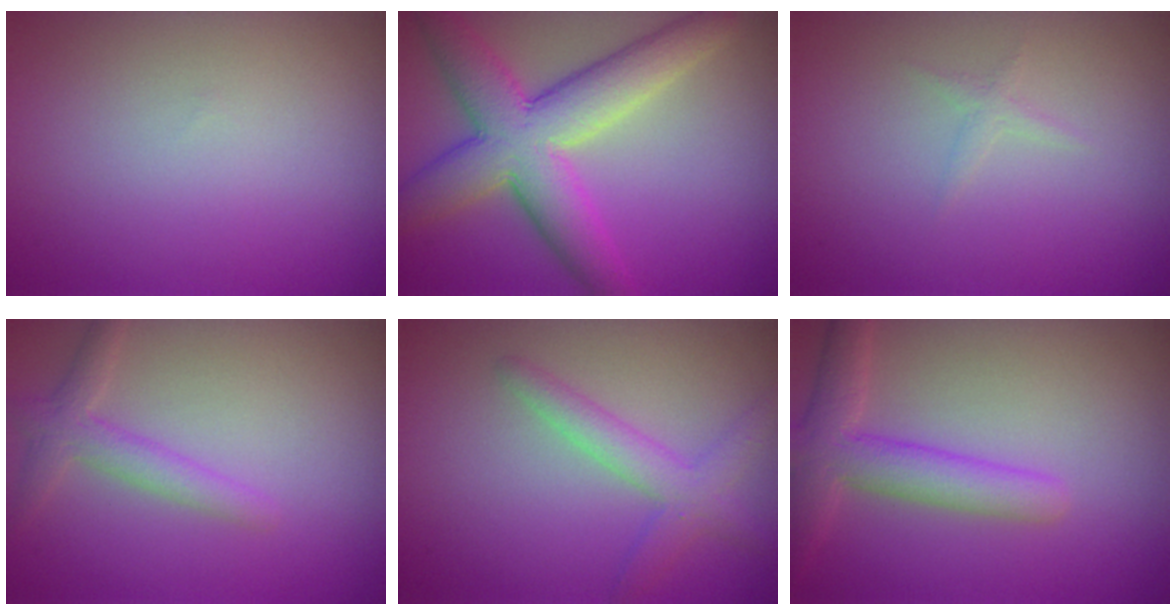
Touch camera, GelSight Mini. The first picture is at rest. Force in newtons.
{"total": 8.6, "press": 8.6, "slide": 0.6}
{"total": 0.7, "press": 0.7, "slide": 0.0}
{"total": 2.5, "press": 2.5, "slide": 0.1}
{"total": 2.9, "press": 2.9, "slide": 0.1}
{"total": 4.7, "press": 4.7, "slide": 0.3}